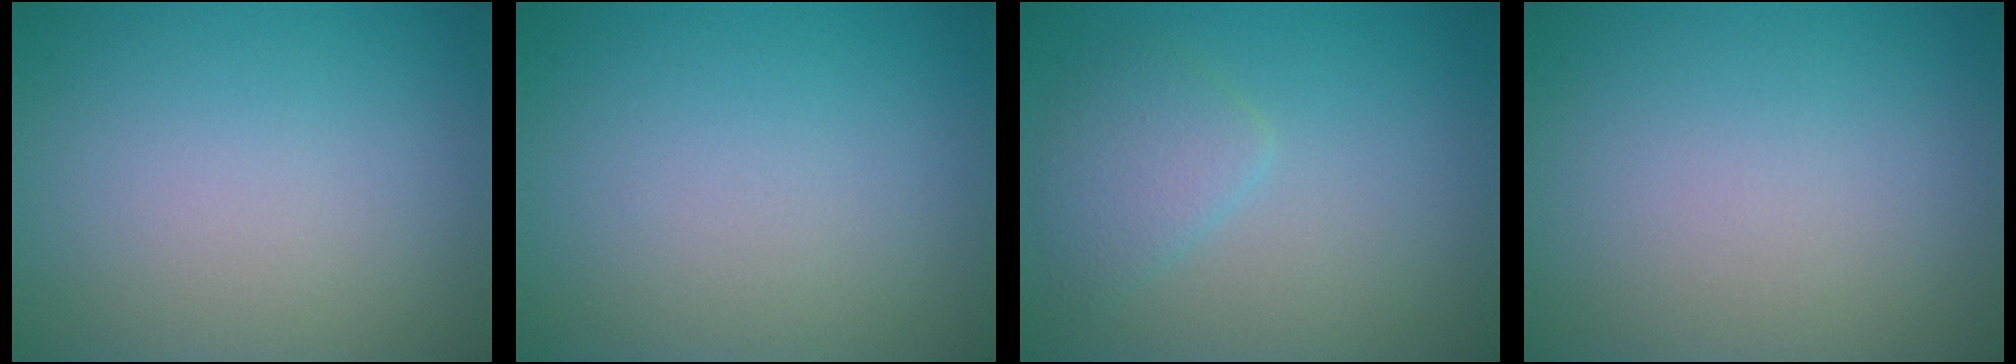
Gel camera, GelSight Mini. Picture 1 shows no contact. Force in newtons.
{"total": 0.0}
{"total": 2.5, "press": 2.5, "slide": 0.1}
{"total": 0.0}